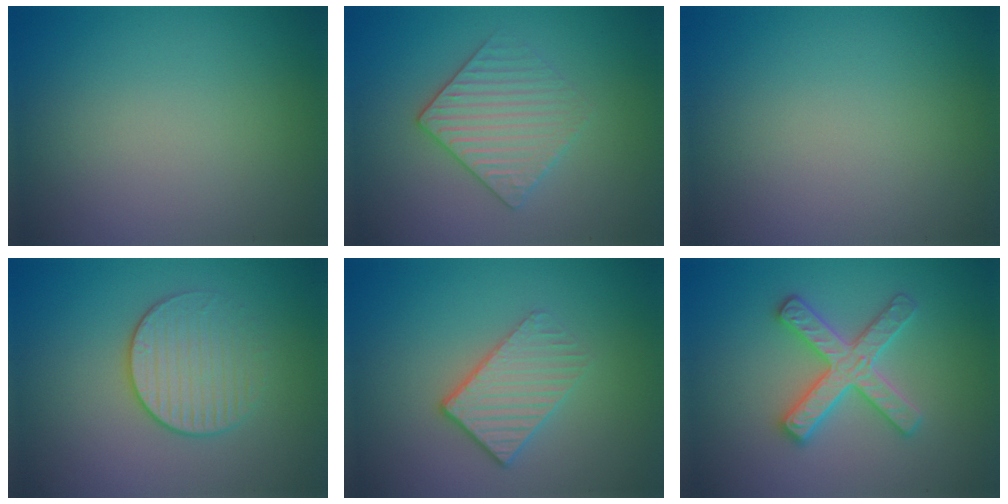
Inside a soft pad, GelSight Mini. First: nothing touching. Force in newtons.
{"total": 3.4, "press": 3.2, "slide": 1.3}
{"total": 0.0}
{"total": 3.3, "press": 2.9, "slide": 1.5}
{"total": 3.2, "press": 2.8, "slide": 1.5}
{"total": 3.7, "press": 3.6, "slide": 0.6}